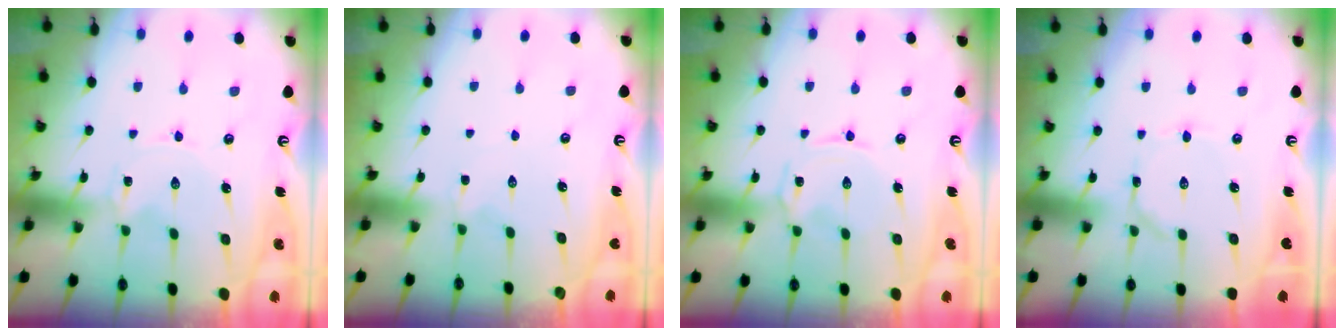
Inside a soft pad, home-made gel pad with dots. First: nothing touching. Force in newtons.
{"total": 1.6, "press": 1.6, "slide": 0.4}
{"total": 0.7, "press": 0.6, "slide": 0.2}
{"total": 1.6, "press": 1.6, "slide": 0.1}